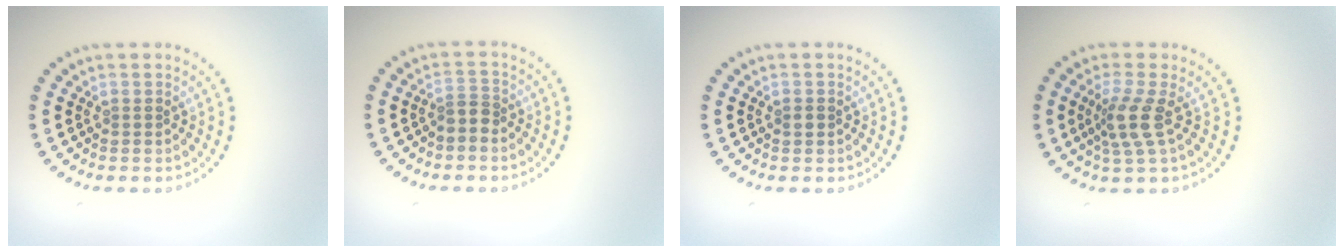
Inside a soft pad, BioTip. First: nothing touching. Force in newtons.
{"total": 1.8, "press": 1.3, "slide": 1.2}
{"total": 0.8, "press": 0.8, "slide": 0.1}
{"total": 3.0, "press": 2.2, "slide": 2.1}